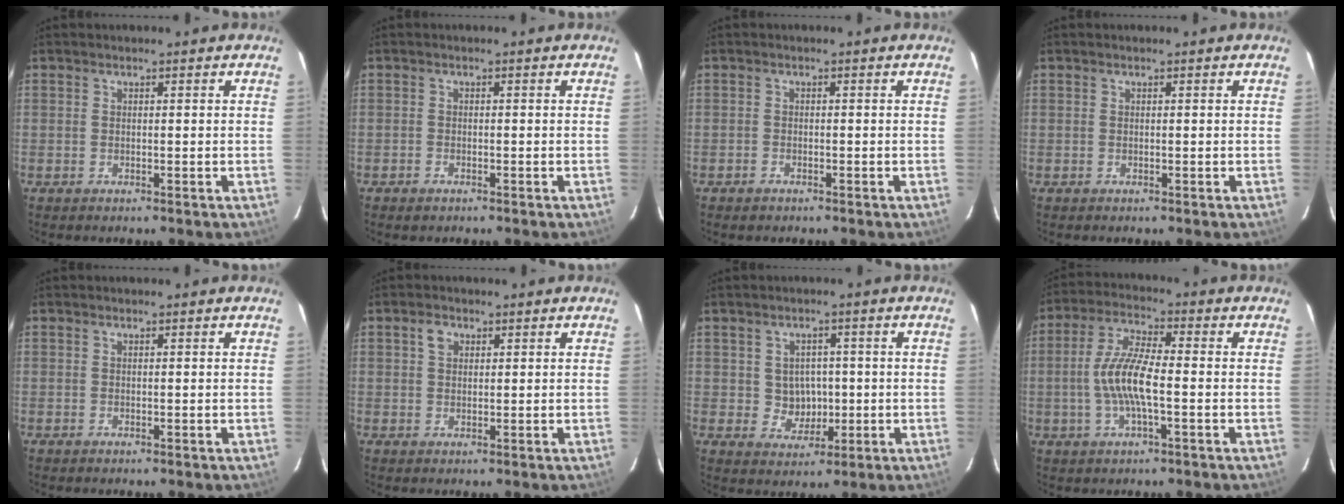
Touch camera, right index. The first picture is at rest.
{"total": 1.1, "force": [-0.8, 0.6, 0.4], "torque": [-0.009, 0.000, -0.016]}
{"total": 1.1, "force": [-0.9, 0.6, 0.2], "torque": [-0.007, 0.002, -0.015]}
{"total": 0.0}
{"total": 0.0}
{"total": 2.3, "force": [1.0, 1.7, 1.2], "torque": [-0.022, 0.009, 0.017]}
{"total": 4.9, "force": [0.1, 4.7, 1.4], "torque": [-0.030, 0.013, 0.012]}
{"total": 9.3, "force": [-1.6, 2.1, 8.9], "torque": [-0.185, 0.006, -0.034]}